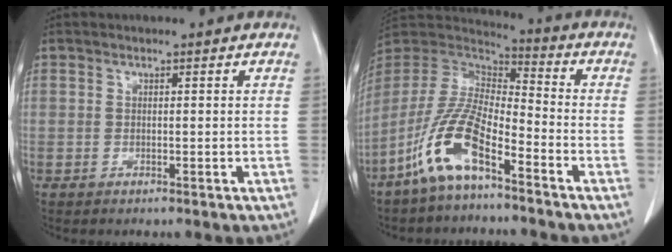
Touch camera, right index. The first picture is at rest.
{"total": 12.3, "force": [-7.3, 3.0, 9.4], "torque": [-0.206, -0.003, -0.146]}